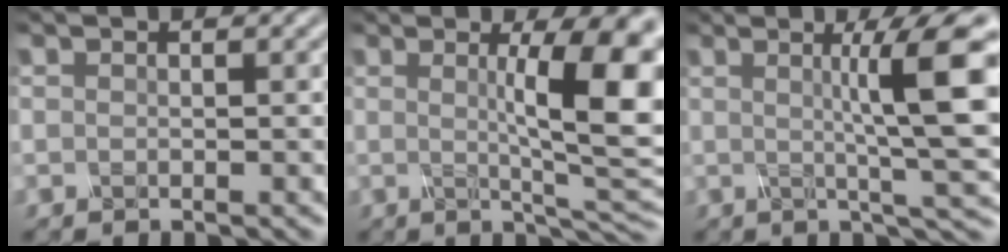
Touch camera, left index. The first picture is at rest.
{"total": 10.7, "force": [1.6, 2.5, 10.3], "torque": [-0.121, 0.002, 0.025]}
{"total": 9.2, "force": [1.3, 1.4, 9.0], "torque": [-0.111, 0.012, 0.020]}